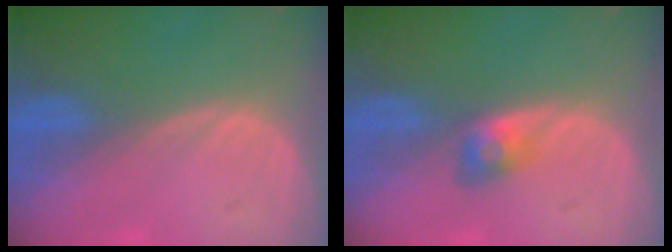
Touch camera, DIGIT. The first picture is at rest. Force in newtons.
{"total": 2.9, "press": 2.5, "slide": 1.4}